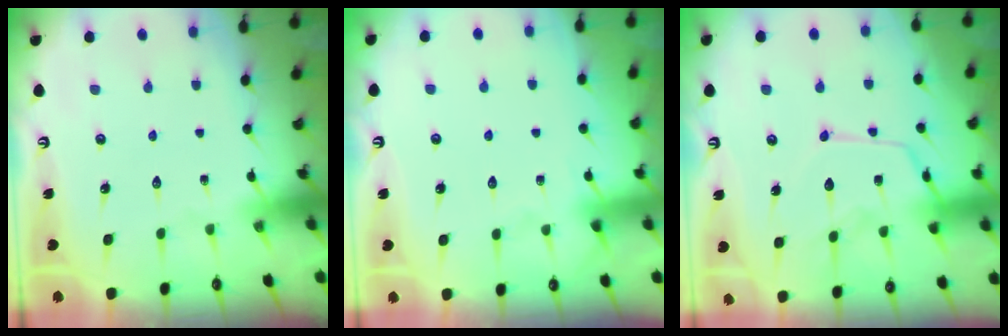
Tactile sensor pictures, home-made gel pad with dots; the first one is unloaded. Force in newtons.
{"total": 2.9, "press": 2.9, "slide": 0.4}
{"total": 14.1, "press": 14.1, "slide": 1.2}